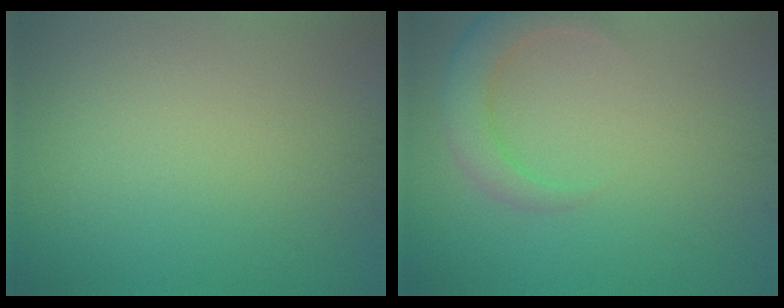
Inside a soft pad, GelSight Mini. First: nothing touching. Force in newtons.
{"total": 3.3, "press": 3.2, "slide": 0.4}